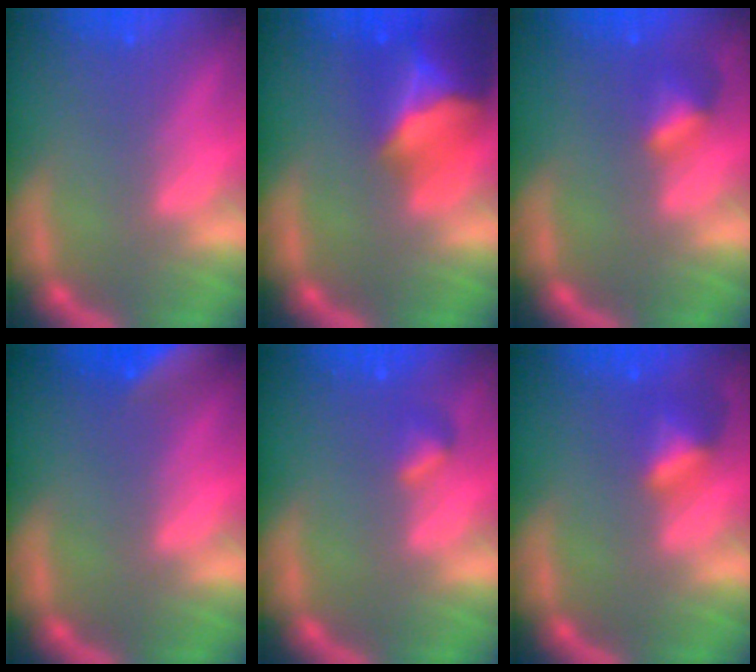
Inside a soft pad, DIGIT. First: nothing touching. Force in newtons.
{"total": 8.4}
{"total": 2.4}
{"total": 7.5}
{"total": 1.4}
{"total": 2.9}